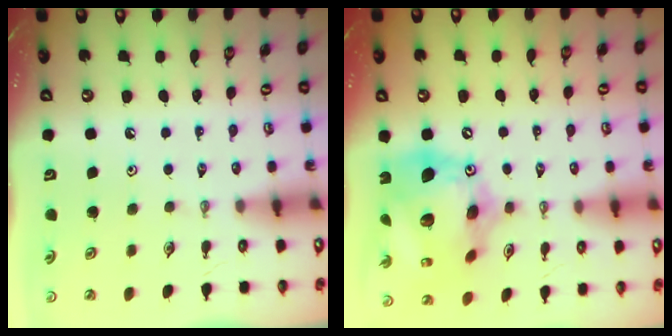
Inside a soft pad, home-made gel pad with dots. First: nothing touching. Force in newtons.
{"total": 22.7, "press": 22.5, "slide": 2.6}